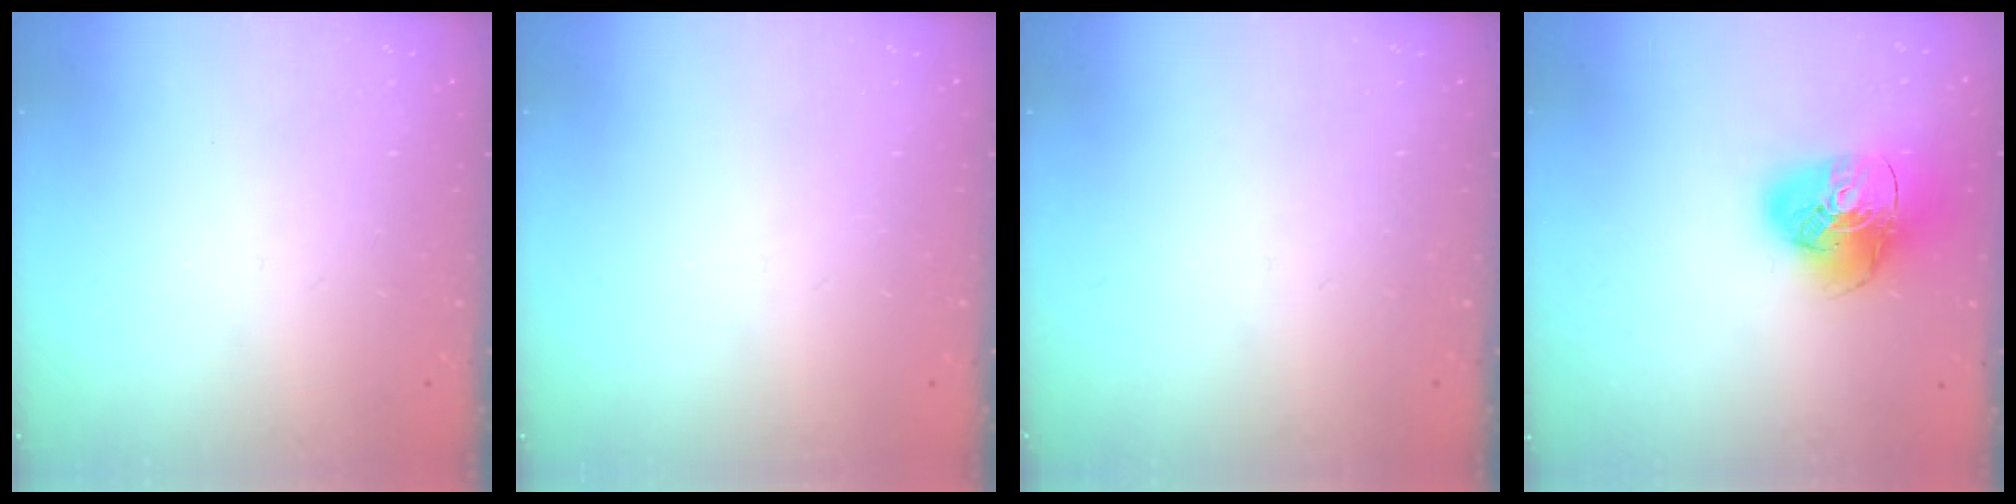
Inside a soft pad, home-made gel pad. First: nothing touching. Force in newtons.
{"total": 0.0}
{"total": 0.0}
{"total": 15.5, "press": 15.4, "slide": 1.8}